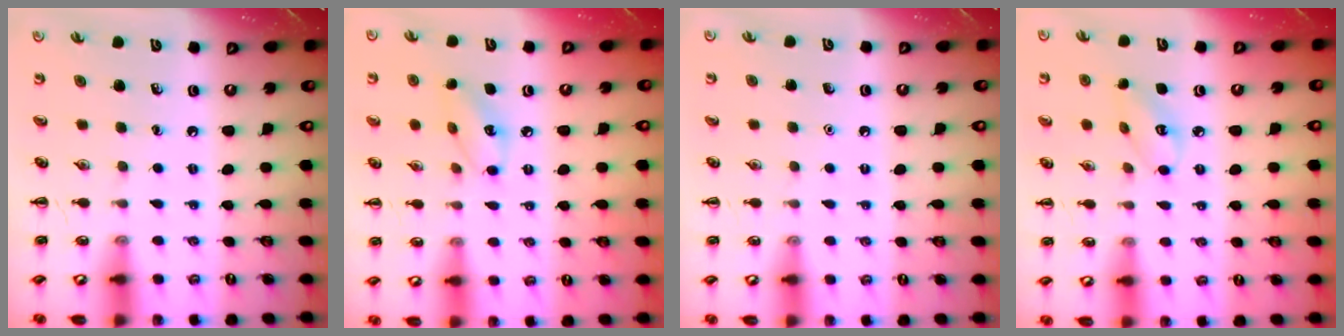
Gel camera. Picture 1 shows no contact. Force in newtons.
{"total": 7.1, "press": 7.1, "slide": 0.7}
{"total": 1.5, "press": 1.5, "slide": 0.1}
{"total": 3.8, "press": 3.8, "slide": 0.4}